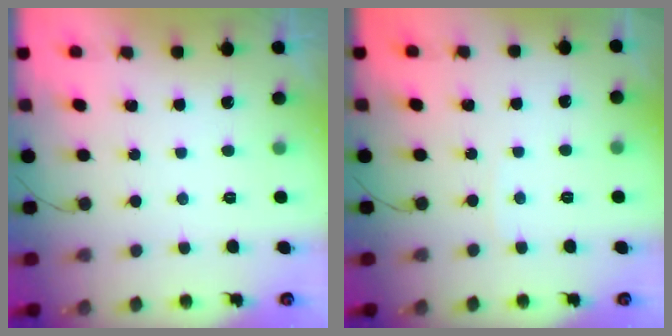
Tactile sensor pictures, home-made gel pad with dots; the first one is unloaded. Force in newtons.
{"total": 2.0, "press": 2.0, "slide": 0.2}